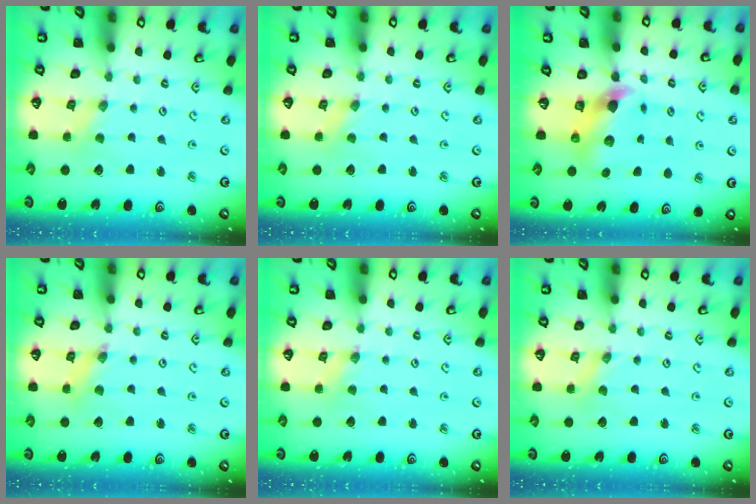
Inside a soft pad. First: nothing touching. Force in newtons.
{"total": 0.0}
{"total": 7.0, "press": 6.9, "slide": 1.0}
{"total": 1.8, "press": 1.8, "slide": 0.2}
{"total": 1.3, "press": 1.3, "slide": 0.2}
{"total": 0.0}